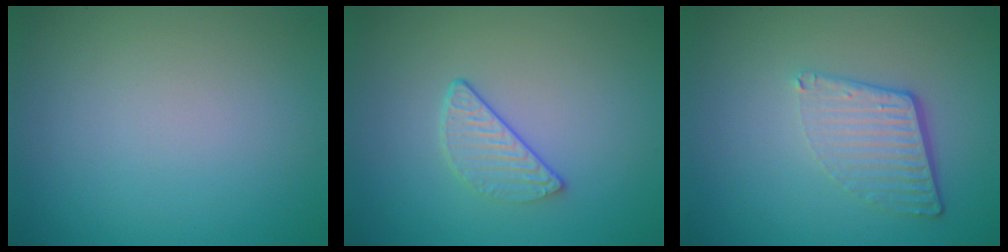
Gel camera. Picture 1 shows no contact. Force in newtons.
{"total": 2.2, "press": 1.5, "slide": 1.6}
{"total": 4.2, "press": 2.7, "slide": 3.2}